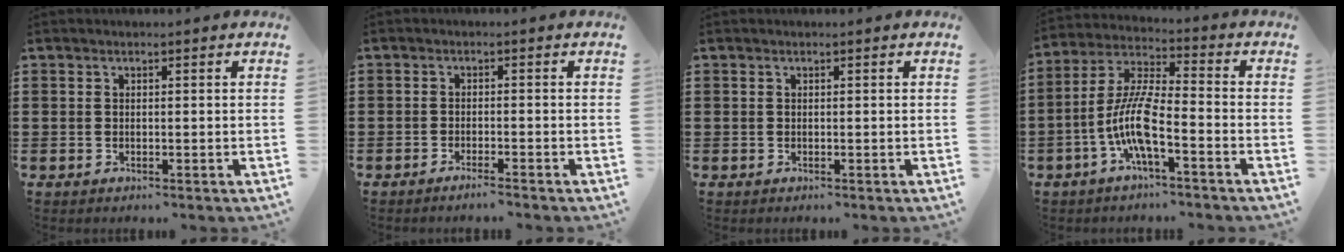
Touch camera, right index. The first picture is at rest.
{"total": 1.7, "force": [-1.5, -0.2, 0.6], "torque": [-0.010, 0.000, -0.029]}
{"total": 0.0}
{"total": 9.3, "force": [-3.7, 1.9, 8.3], "torque": [-0.200, -0.014, -0.080]}